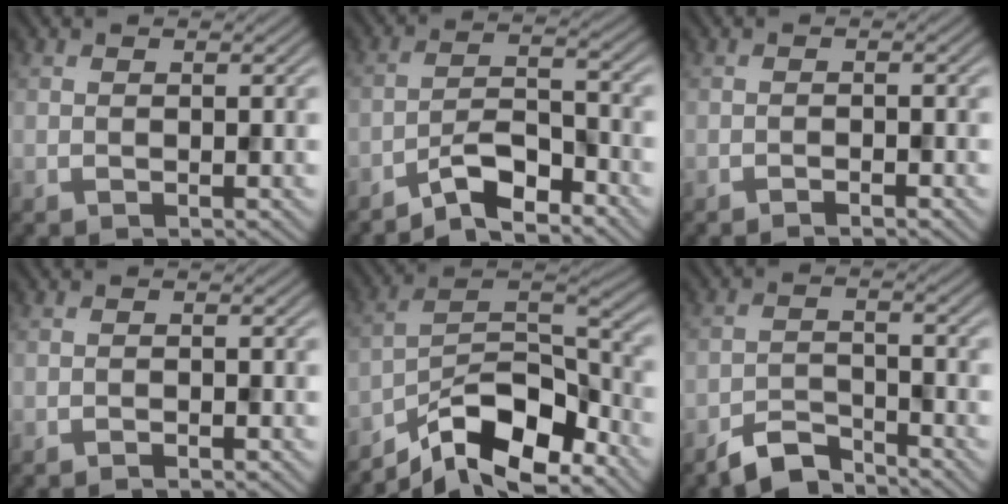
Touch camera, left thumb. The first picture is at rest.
{"total": 5.5, "force": [-4.4, 1.1, 3.1], "torque": [-0.057, 0.007, -0.092]}
{"total": 0.9, "force": [-0.8, 0.0, 0.4], "torque": [-0.006, 0.001, -0.016]}
{"total": 0.6, "force": [-0.5, 0.0, 0.2], "torque": [-0.003, 0.002, -0.011]}
{"total": 12.3, "force": [-9.4, 3.9, 6.8], "torque": [-0.116, 0.000, -0.183]}
{"total": 4.5, "force": [-4.0, 1.3, 1.6], "torque": [-0.028, 0.000, -0.083]}